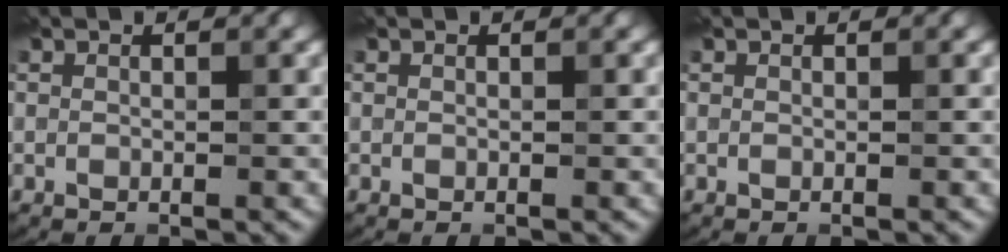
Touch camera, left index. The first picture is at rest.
{"total": 0.0}
{"total": 0.0}